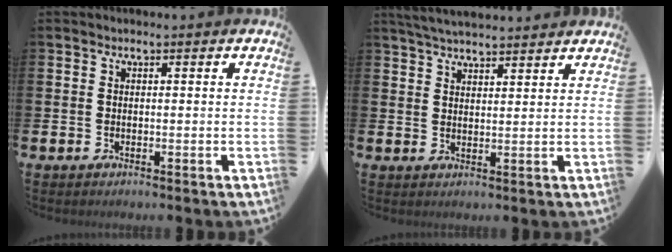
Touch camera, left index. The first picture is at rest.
{"total": 4.1, "force": [4.0, 0.5, 0.7], "torque": [-0.020, -0.015, 0.074]}